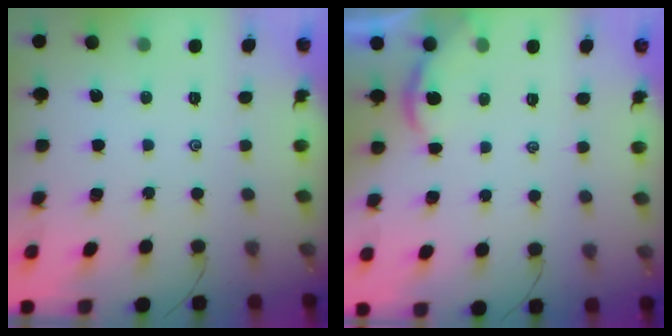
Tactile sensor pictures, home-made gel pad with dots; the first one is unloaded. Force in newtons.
{"total": 1.2, "press": 1.1, "slide": 0.1}